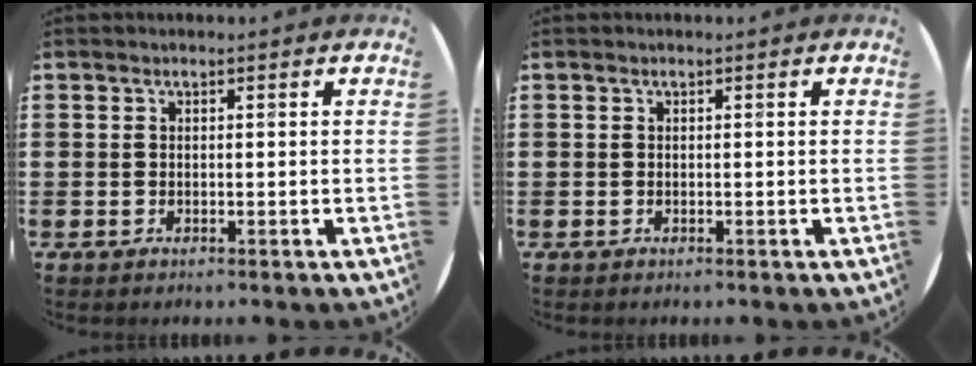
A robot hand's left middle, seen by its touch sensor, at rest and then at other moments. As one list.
[{"total": 0.0}]